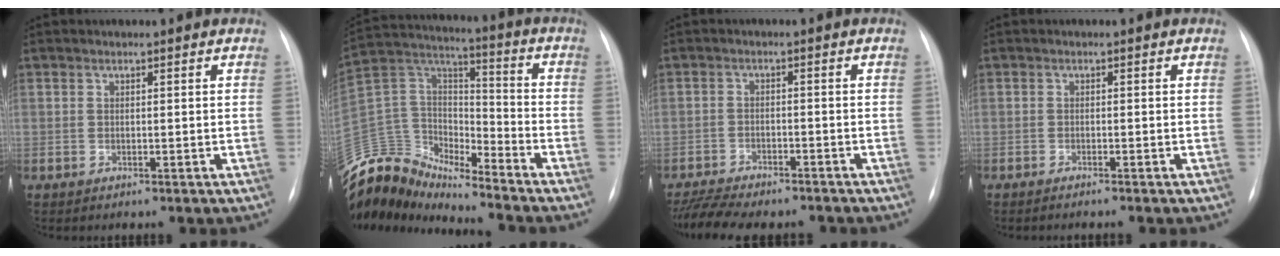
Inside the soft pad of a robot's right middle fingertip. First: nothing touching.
{"total": 13.8, "force": [-13.3, 3.3, 1.3], "torque": [-0.031, 0.077, -0.255]}
{"total": 11.5, "force": [-10.3, 2.5, 4.4], "torque": [-0.078, 0.001, -0.150]}
{"total": 1.8, "force": [-1.5, -0.3, 0.9], "torque": [-0.012, 0.000, -0.018]}